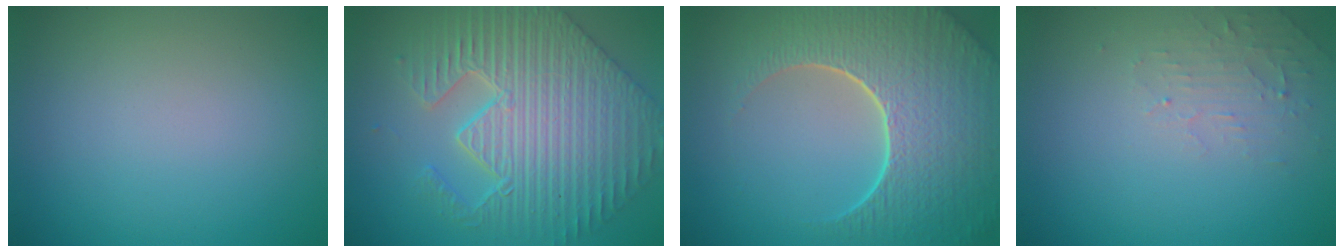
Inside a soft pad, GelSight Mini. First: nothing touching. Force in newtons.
{"total": 7.3, "press": 6.0, "slide": 4.2}
{"total": 9.4, "press": 6.7, "slide": 6.6}
{"total": 2.0, "press": 1.9, "slide": 0.4}